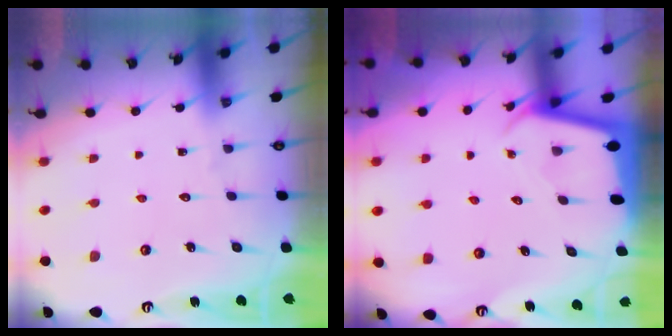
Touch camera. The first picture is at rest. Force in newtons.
{"total": 2.2, "press": 2.2, "slide": 0.1}